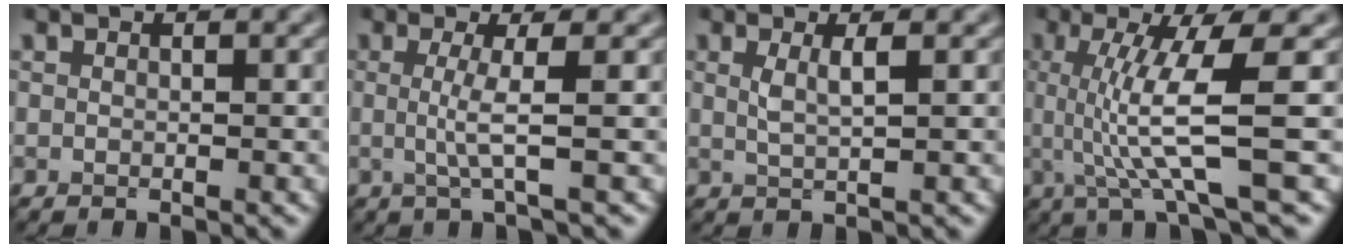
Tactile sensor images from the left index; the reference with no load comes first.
{"total": 2.9, "force": [0.0, 0.5, 2.9], "torque": [-0.056, -0.005, -0.005]}
{"total": 1.9, "force": [0.6, 0.5, 1.8], "torque": [-0.032, -0.004, 0.008]}
{"total": 7.2, "force": [0.1, 1.2, 7.1], "torque": [-0.127, -0.006, 0.007]}